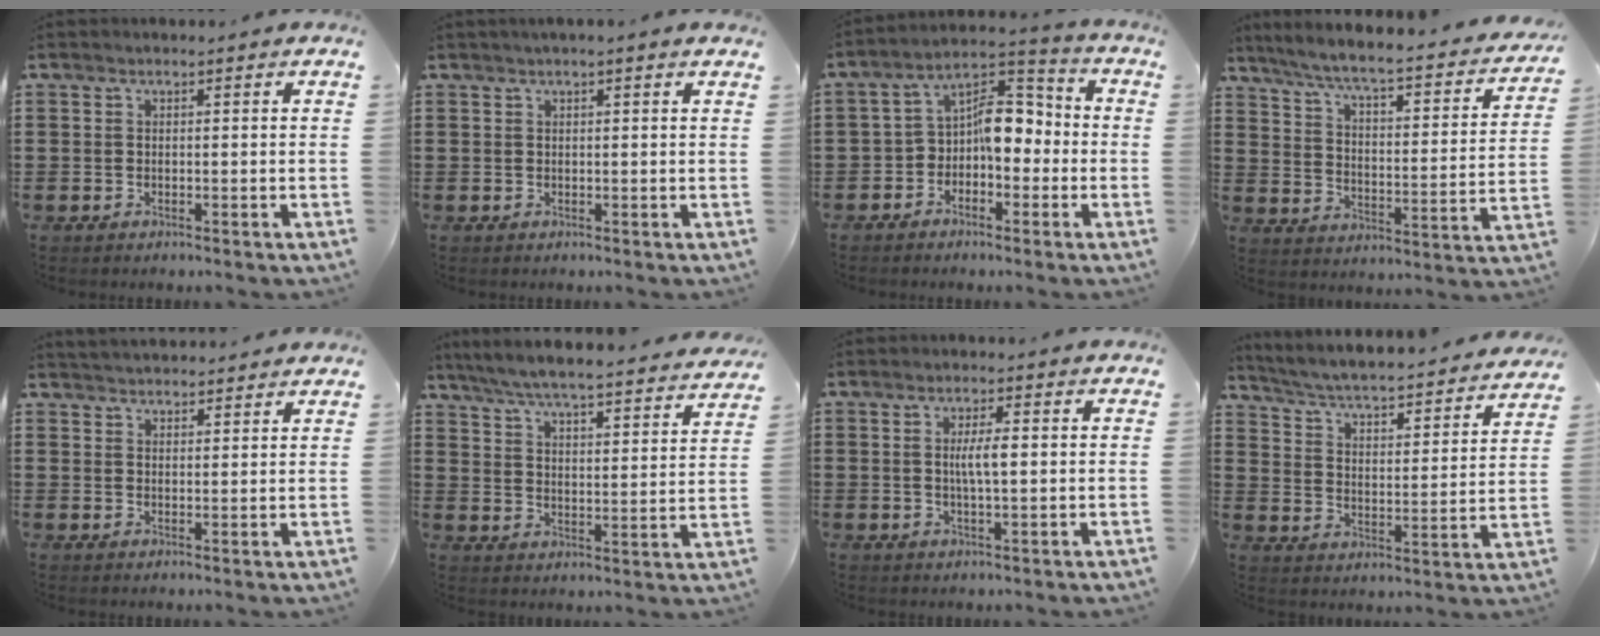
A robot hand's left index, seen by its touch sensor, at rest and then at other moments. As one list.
[{"total": 0.9, "force": [0.6, 0.0, 0.7], "torque": [-0.014, -0.001, 0.011]}, {"total": 6.9, "force": [-0.9, 4.5, 5.2], "torque": [-0.093, 0.010, -0.021]}, {"total": 5.0, "force": [4.1, 0.1, 3.0], "torque": [-0.078, -0.039, 0.059]}, {"total": 2.7, "force": [2.7, 0.0, -0.1], "torque": [-0.006, -0.005, 0.053]}, {"total": 5.6, "force": [5.3, -0.5, 1.8], "torque": [-0.060, -0.042, 0.087]}, {"total": 3.6, "force": [0.4, 0.7, 3.5], "torque": [-0.068, 0.001, 0.004]}, {"total": 3.3, "force": [3.0, -0.2, 1.3], "torque": [-0.046, -0.036, 0.038]}]